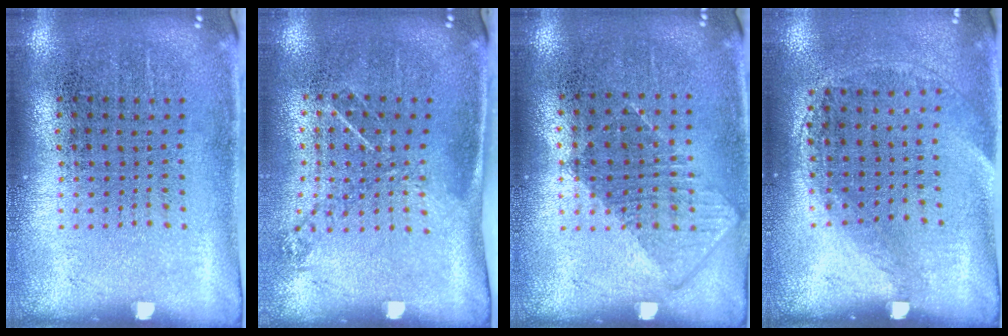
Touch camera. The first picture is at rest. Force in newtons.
{"total": 1.1, "press": 0.9, "slide": 0.6}
{"total": 0.8, "press": 0.7, "slide": 0.4}
{"total": 1.4, "press": 1.0, "slide": 1.0}